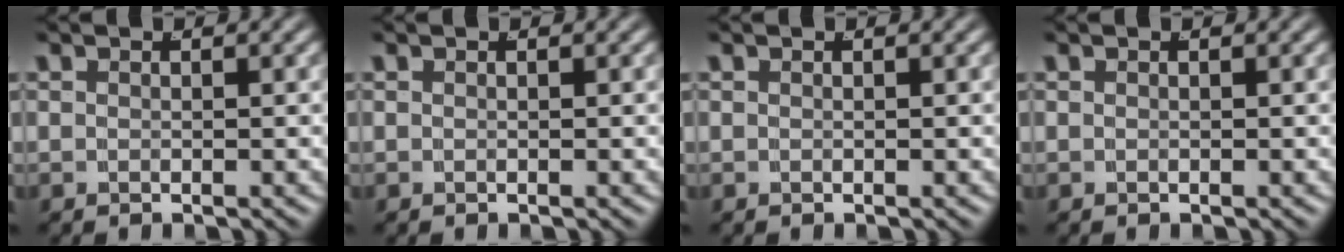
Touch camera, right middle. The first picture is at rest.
{"total": 0.0}
{"total": 0.0}
{"total": 0.0}